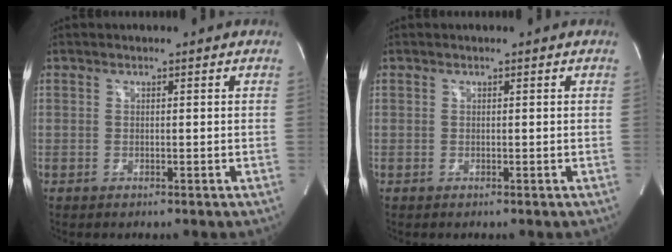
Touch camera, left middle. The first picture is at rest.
{"total": 0.0}